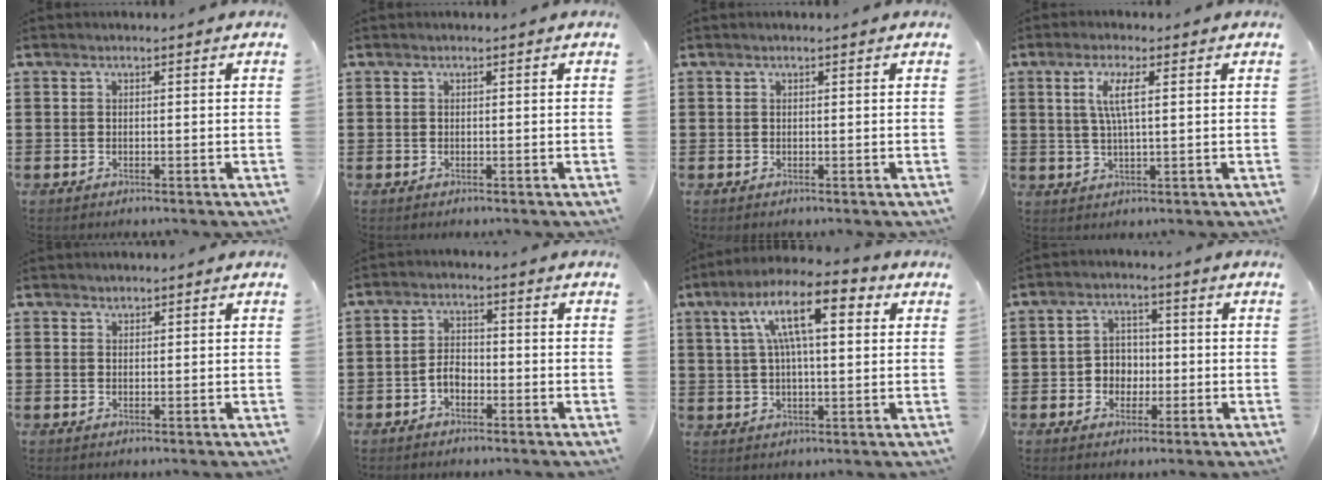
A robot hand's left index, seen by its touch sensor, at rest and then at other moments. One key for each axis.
{"total": 0.0}
{"total": 0.0}
{"total": 4.6, "fx": 1.4, "fy": 0.9, "fz": 4.3, "tx": -0.090, "ty": 0.003, "tz": 0.021}
{"total": 0.9, "fx": 0.9, "fy": 0.2, "fz": -0.1, "tx": -0.001, "ty": -0.001, "tz": 0.018}
{"total": 2.8, "fx": -1.5, "fy": 1.6, "fz": 1.8, "tx": -0.051, "ty": 0.002, "tz": -0.035}
{"total": 12.0, "fx": 4.7, "fy": 3.5, "fz": 10.5, "tx": -0.202, "ty": 0.009, "tz": 0.075}
{"total": 3.8, "fx": -0.9, "fy": 3.4, "fz": 1.4, "tx": -0.037, "ty": 0.010, "tz": -0.023}